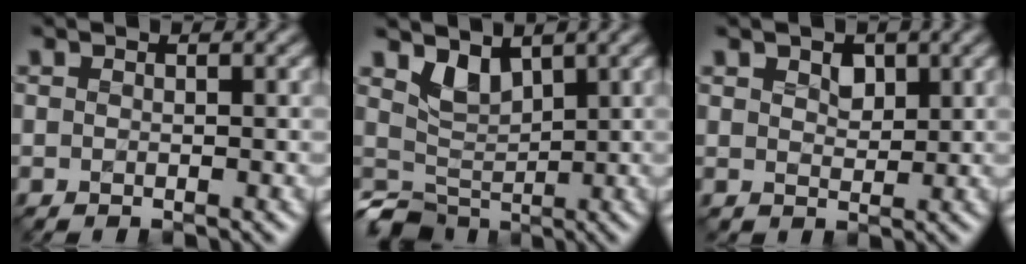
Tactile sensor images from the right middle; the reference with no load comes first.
{"total": 2.7, "force": [0.6, 2.2, 1.3], "torque": [-0.022, -0.009, 0.019]}
{"total": 1.7, "force": [0.9, 1.2, 0.9], "torque": [-0.017, -0.002, 0.016]}